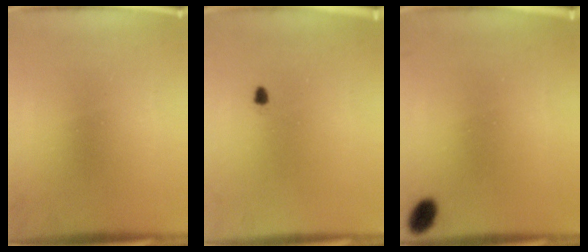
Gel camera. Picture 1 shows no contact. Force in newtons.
{"total": 0.8}
{"total": 3.3}